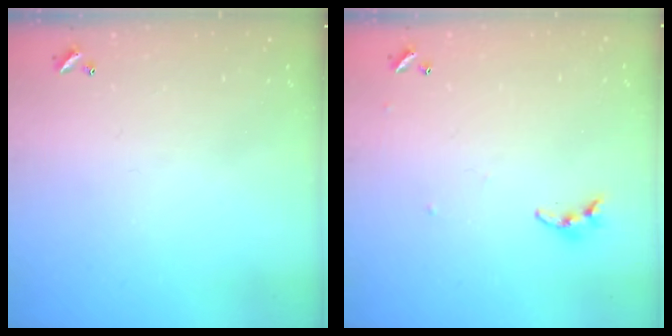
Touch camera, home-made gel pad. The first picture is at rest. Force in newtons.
{"total": 4.2, "press": 4.1, "slide": 0.4}